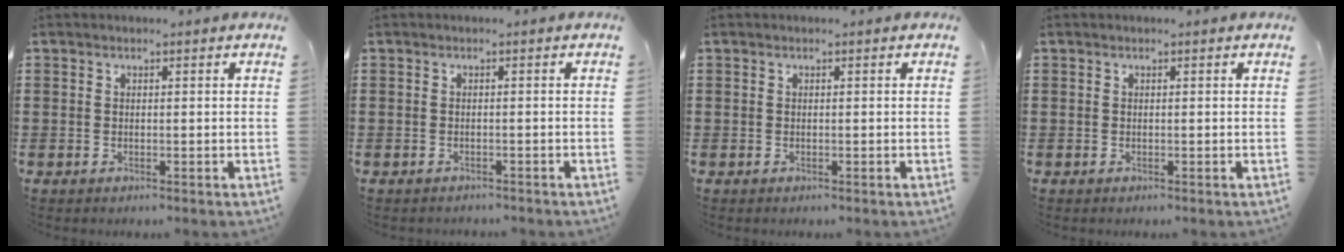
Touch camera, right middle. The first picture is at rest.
{"total": 0.6, "force": [-0.6, 0.0, 0.0], "torque": [-0.001, -0.001, -0.012]}
{"total": 0.0}
{"total": 0.0}